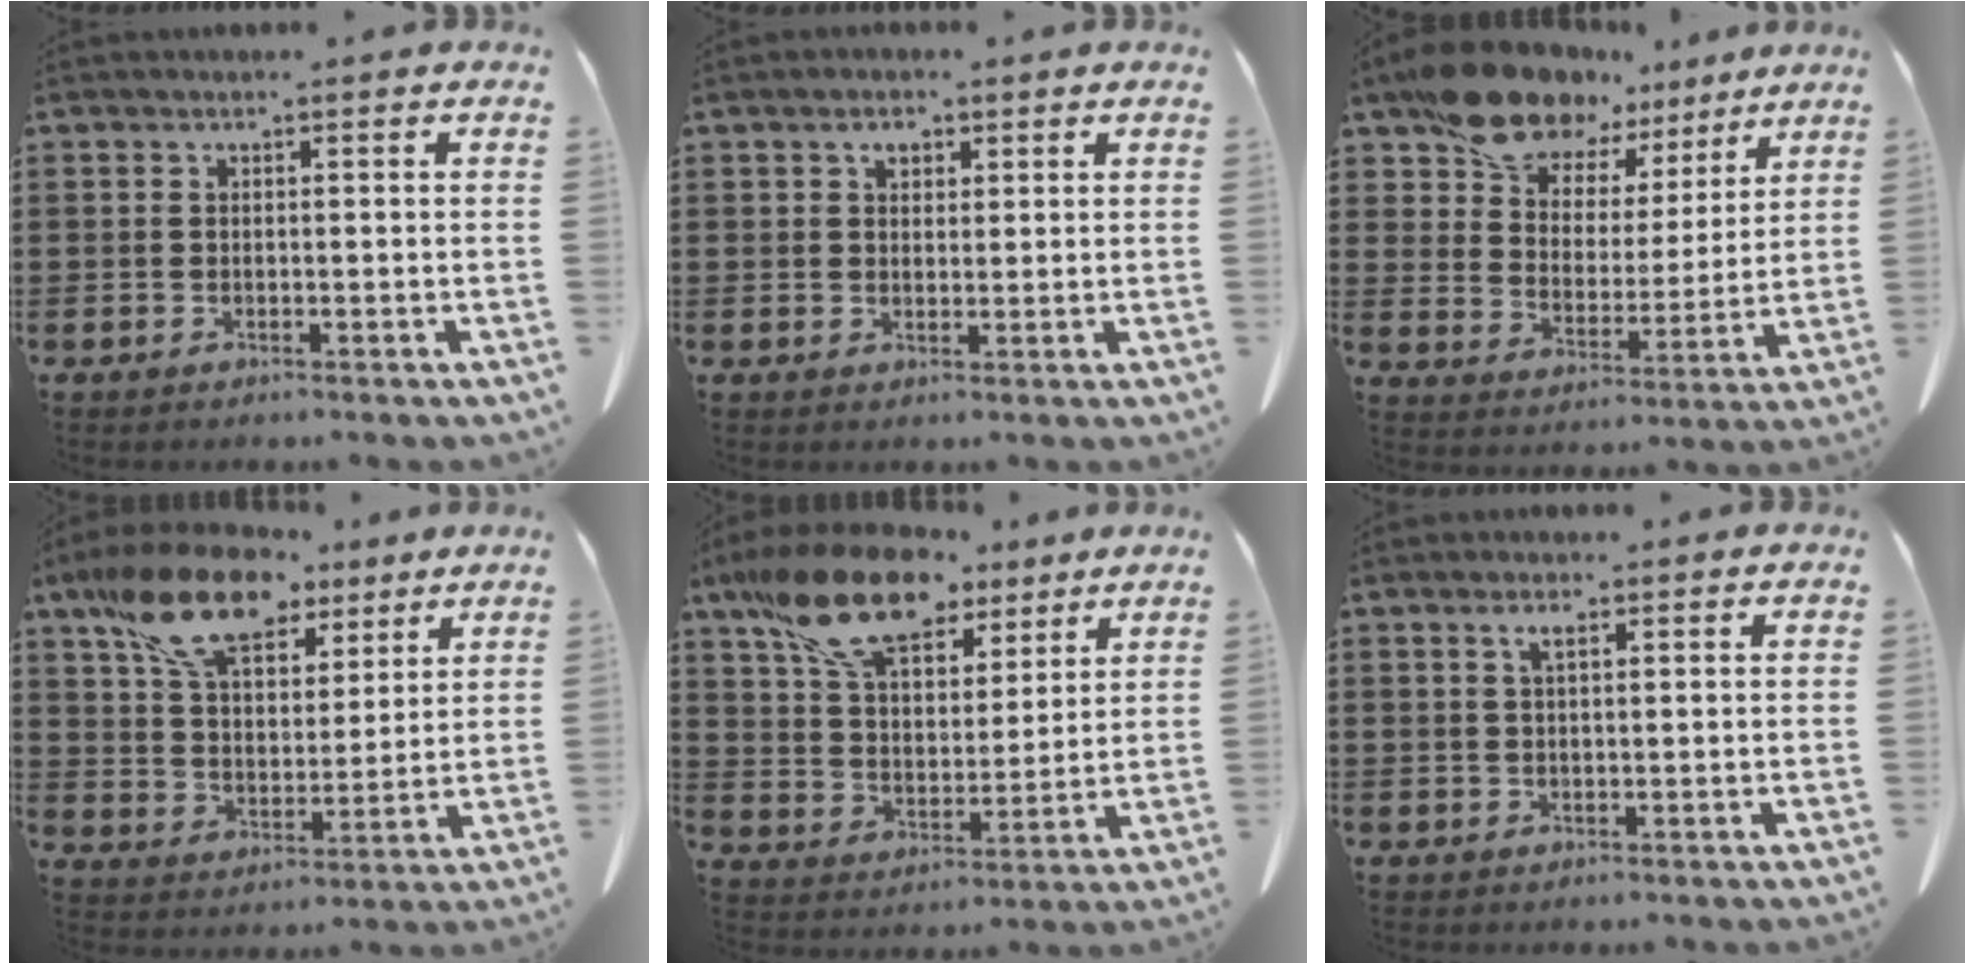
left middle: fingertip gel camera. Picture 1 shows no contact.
{"total": 2.2, "force": [1.2, 1.3, 1.2], "torque": [-0.020, 0.002, 0.020]}
{"total": 12.8, "force": [10.9, 5.8, 3.3], "torque": [-0.099, -0.063, 0.204]}
{"total": 13.4, "force": [9.5, 6.0, 7.3], "torque": [-0.157, -0.019, 0.178]}
{"total": 14.6, "force": [10.5, 6.2, 8.0], "torque": [-0.183, -0.024, 0.195]}
{"total": 1.9, "force": [1.0, 0.4, 1.5], "torque": [-0.032, 0.003, 0.015]}